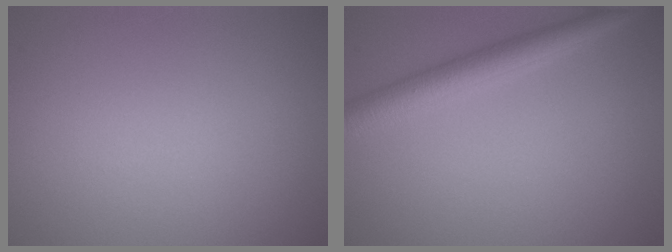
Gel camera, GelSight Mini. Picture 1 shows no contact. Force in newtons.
{"total": 3.9, "press": 3.9, "slide": 0.2}